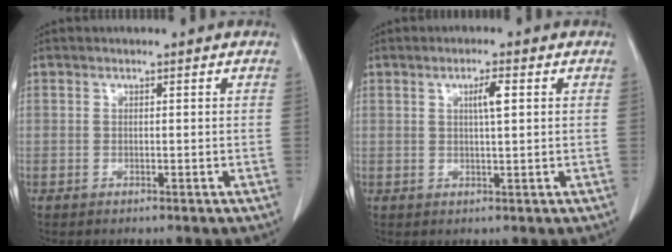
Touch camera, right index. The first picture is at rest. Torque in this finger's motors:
{"motor_torque": [0.09, 0.07, 0.05, 0.03]}